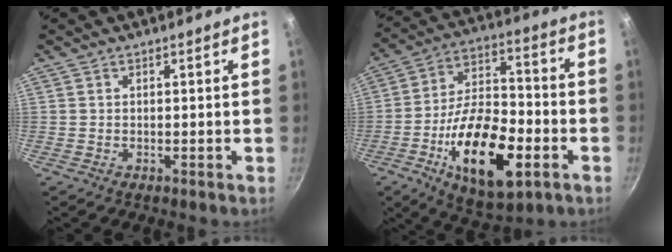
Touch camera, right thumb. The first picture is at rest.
{"total": 21.3, "force": [-7.4, 10.0, 17.3], "torque": [-0.276, 0.034, -0.123]}